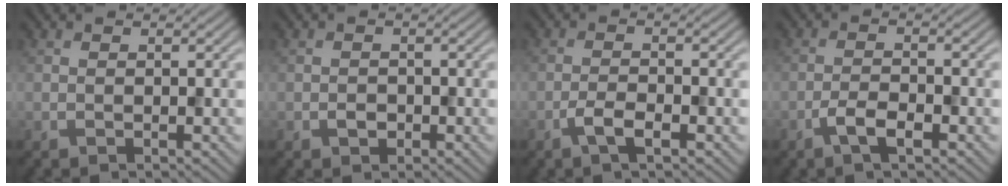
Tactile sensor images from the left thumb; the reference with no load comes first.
{"total": 1.4, "force": [-0.6, 1.1, 0.6], "torque": [-0.010, -0.002, -0.013]}
{"total": 2.8, "force": [-1.6, 0.8, 2.1], "torque": [-0.047, 0.002, -0.035]}
{"total": 3.2, "force": [-1.9, 1.0, 2.4], "torque": [-0.051, 0.002, -0.041]}